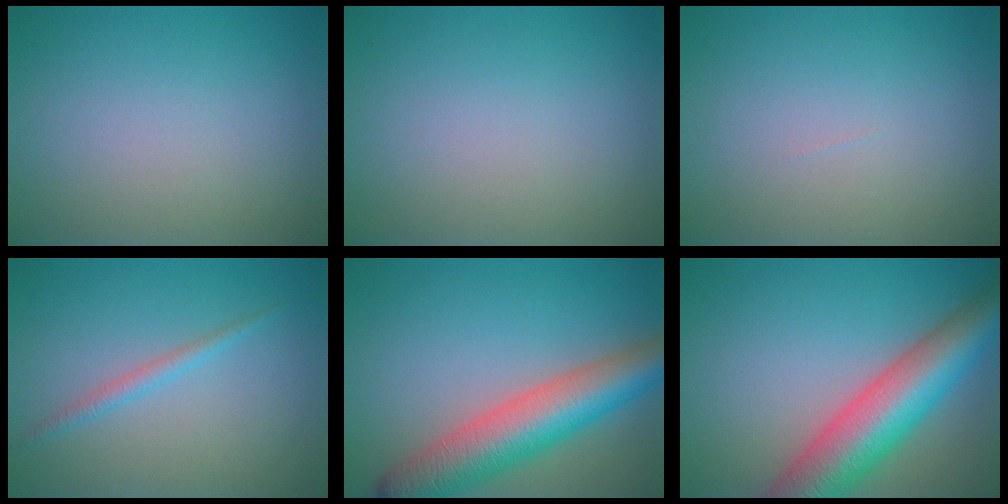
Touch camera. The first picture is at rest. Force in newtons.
{"total": 0.0}
{"total": 0.0}
{"total": 1.3, "press": 1.3, "slide": 0.1}
{"total": 8.6, "press": 8.6, "slide": 0.2}
{"total": 10.2, "press": 10.2, "slide": 0.5}